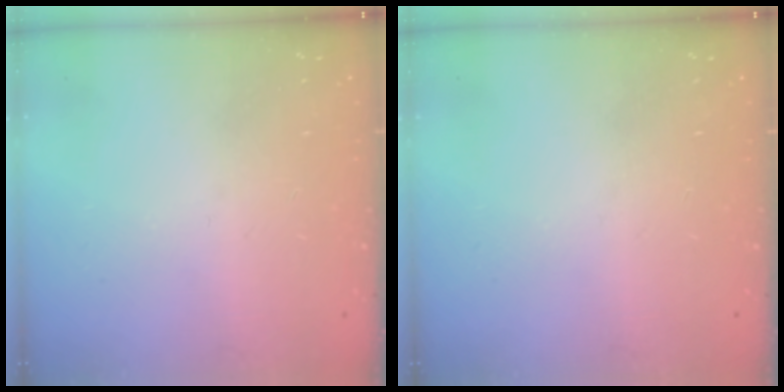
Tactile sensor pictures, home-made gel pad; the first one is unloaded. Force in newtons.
{"total": 0.0}